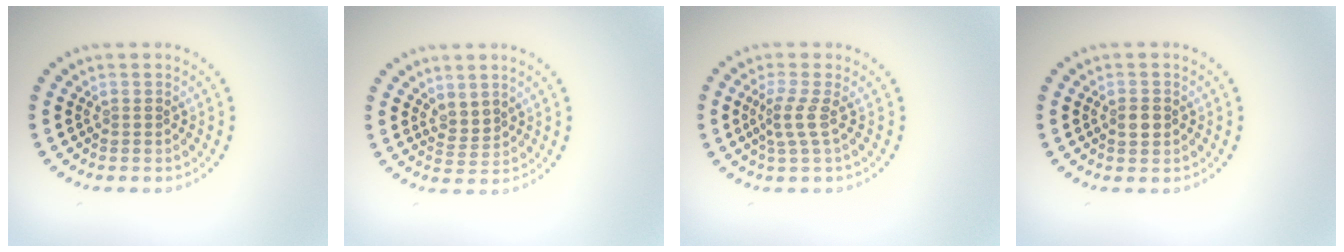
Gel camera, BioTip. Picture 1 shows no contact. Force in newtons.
{"total": 1.6, "press": 1.3, "slide": 1.0}
{"total": 2.0, "press": 1.3, "slide": 1.6}
{"total": 1.6, "press": 1.6, "slide": 0.3}